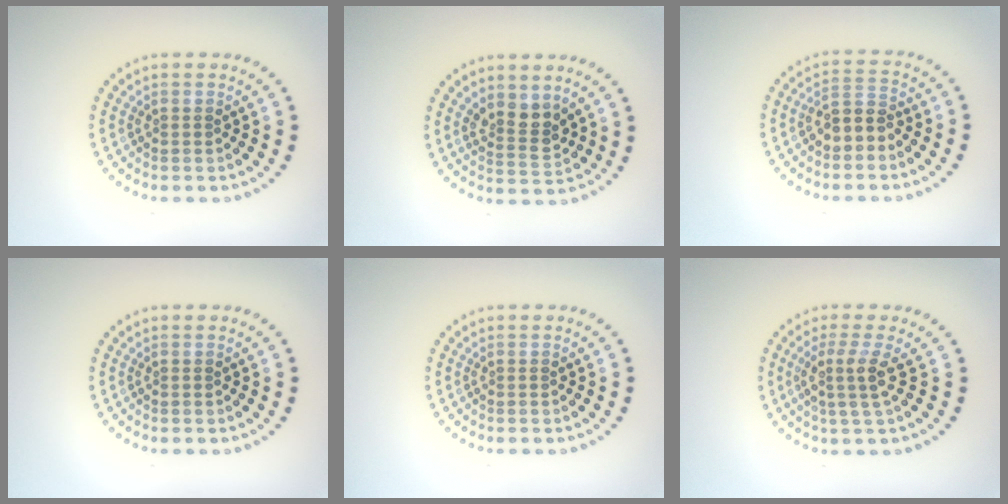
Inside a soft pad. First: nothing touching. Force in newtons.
{"total": 2.7, "press": 2.4, "slide": 1.2}
{"total": 2.9, "press": 2.7, "slide": 1.1}
{"total": 0.0}
{"total": 0.0}
{"total": 2.7, "press": 2.0, "slide": 1.8}